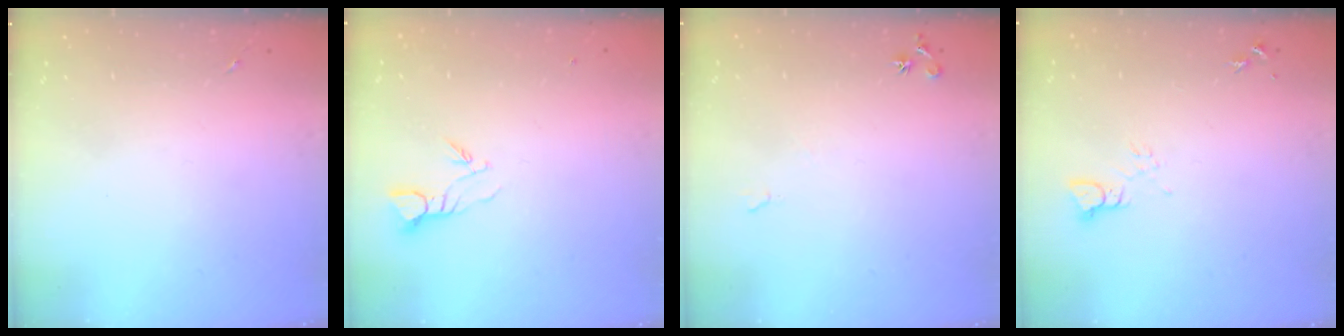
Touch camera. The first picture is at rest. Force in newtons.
{"total": 3.8, "press": 3.8, "slide": 0.3}
{"total": 6.7, "press": 6.6, "slide": 1.0}
{"total": 4.0, "press": 3.9, "slide": 0.3}